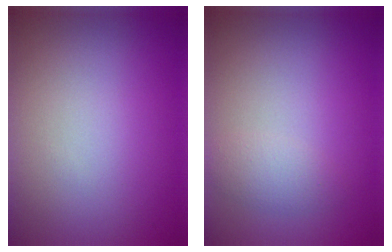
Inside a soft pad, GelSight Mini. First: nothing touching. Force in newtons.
{"total": 1.6, "press": 1.6, "slide": 0.1}